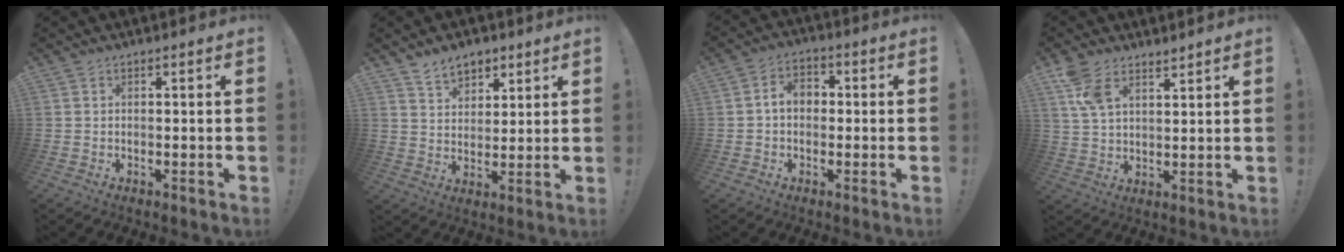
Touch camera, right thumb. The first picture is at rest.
{"total": 7.7, "force": [5.6, 4.8, 2.2], "torque": [-0.038, -0.031, 0.106]}
{"total": 6.0, "force": [0.1, 4.3, 4.1], "torque": [-0.062, 0.010, 0.001]}
{"total": 7.8, "force": [5.6, 3.4, 4.3], "torque": [-0.072, -0.027, 0.107]}